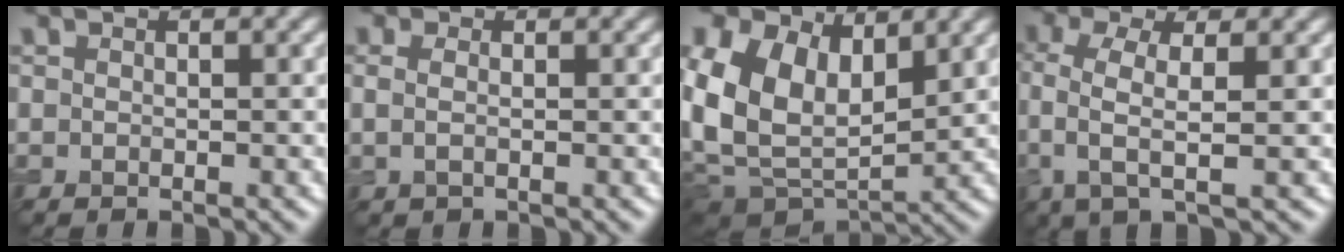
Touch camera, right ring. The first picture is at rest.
{"total": 1.7, "force": [0.4, 0.9, 1.4], "torque": [-0.030, -0.001, -0.005]}
{"total": 14.1, "force": [3.9, 9.3, 9.8], "torque": [-0.195, 0.016, 0.074]}
{"total": 4.3, "force": [0.1, 1.3, 4.1], "torque": [-0.089, 0.002, -0.001]}